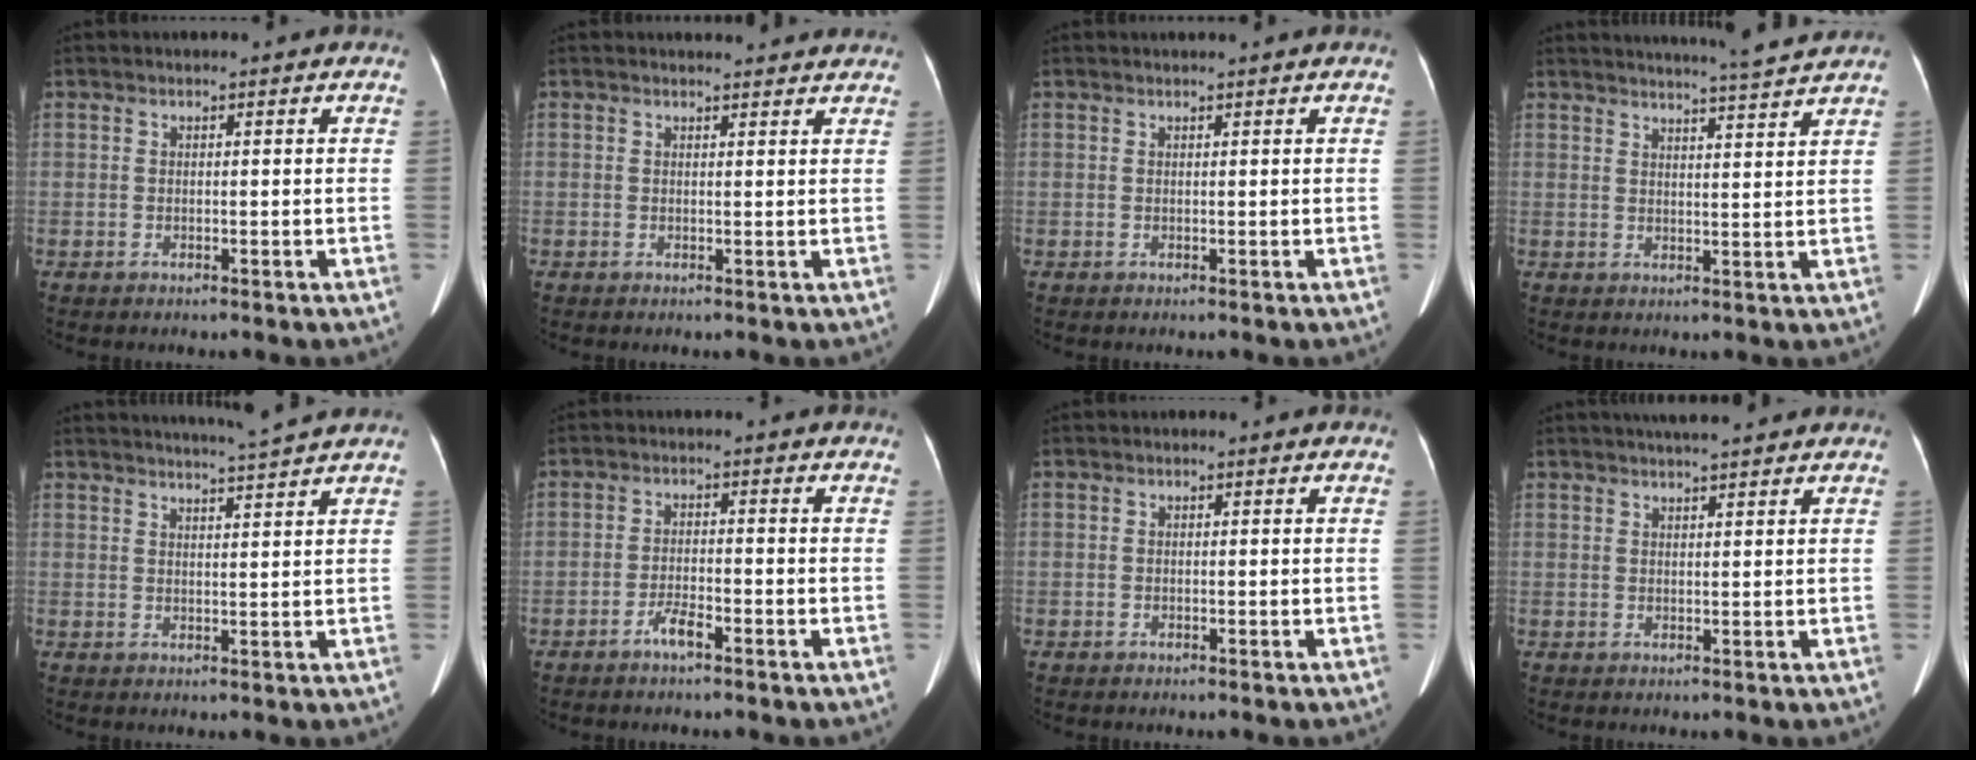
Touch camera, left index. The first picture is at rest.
{"total": 3.5, "force": [3.3, 1.0, 0.4], "torque": [-0.005, 0.018, 0.028]}
{"total": 1.5, "force": [1.3, -0.1, 0.6], "torque": [-0.006, 0.018, 0.024]}
{"total": 8.6, "force": [8.1, -1.5, 2.7], "torque": [-0.045, -0.004, 0.103]}
{"total": 5.6, "force": [5.0, -1.6, 1.7], "torque": [-0.030, -0.001, 0.071]}
{"total": 3.0, "force": [-2.2, 0.5, 1.9], "torque": [-0.039, -0.001, -0.041]}
{"total": 0.8, "force": [-0.6, 0.5, 0.0], "torque": [-0.002, 0.003, -0.012]}
{"total": 6.3, "force": [5.4, 0.7, 3.1], "torque": [-0.045, 0.025, 0.077]}